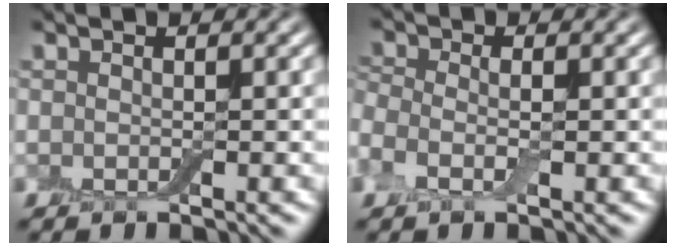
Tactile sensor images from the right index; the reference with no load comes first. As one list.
[{"total": 2.0, "force": [-0.4, 1.1, 1.7], "torque": [-0.042, 0.006, -0.021]}]